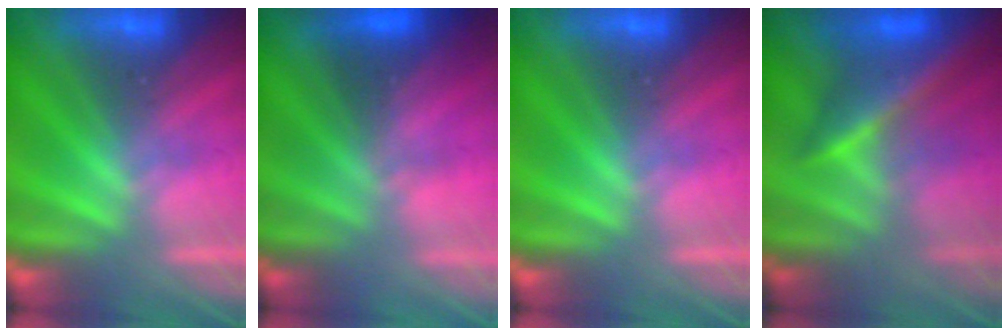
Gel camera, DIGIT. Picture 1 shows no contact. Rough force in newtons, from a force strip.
{"total": 2.2}
{"total": 0.0}
{"total": 6.7}